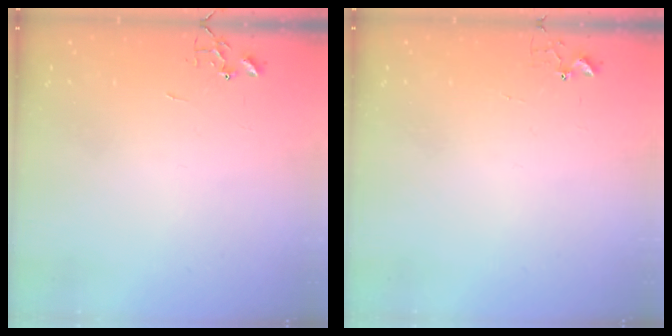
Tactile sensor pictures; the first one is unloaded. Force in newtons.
{"total": 2.7, "press": 2.7, "slide": 0.3}